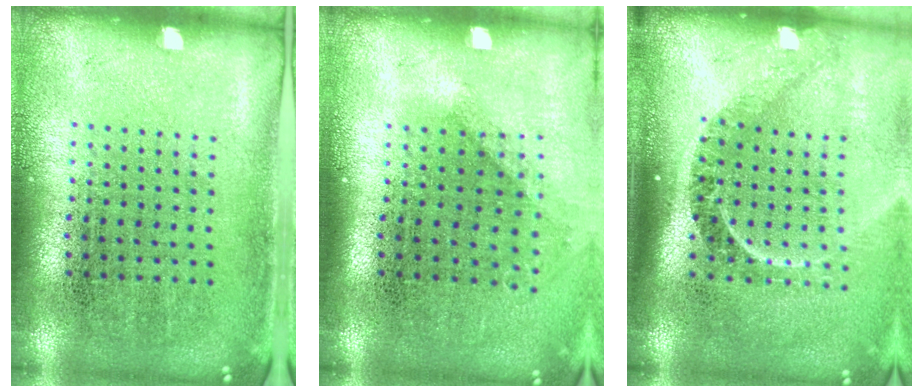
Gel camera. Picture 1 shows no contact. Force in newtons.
{"total": 1.2, "press": 0.9, "slide": 0.7}
{"total": 2.4, "press": 1.6, "slide": 1.8}